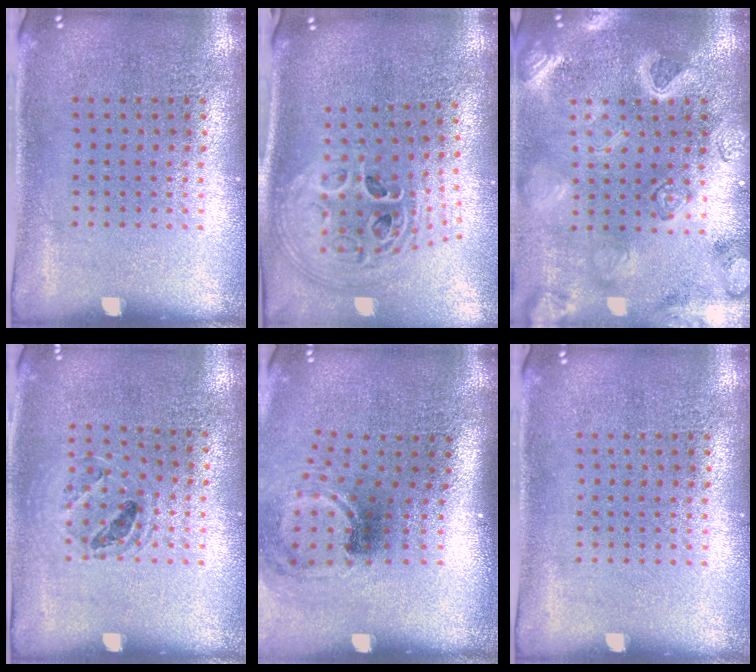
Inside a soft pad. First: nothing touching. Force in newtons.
{"total": 2.8, "press": 2.0, "slide": 1.9}
{"total": 3.6, "press": 3.2, "slide": 1.5}
{"total": 1.0, "press": 0.9, "slide": 0.2}
{"total": 1.8, "press": 1.1, "slide": 1.4}
{"total": 0.0}